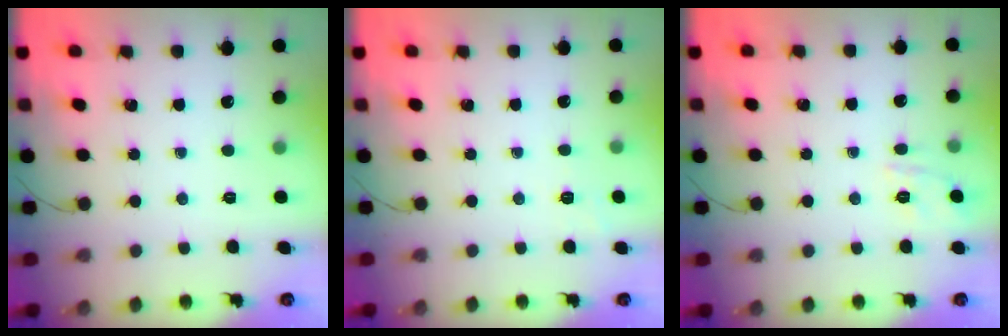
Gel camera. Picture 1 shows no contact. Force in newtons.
{"total": 1.9, "press": 0.9, "slide": 1.6}
{"total": 1.9, "press": 0.9, "slide": 1.6}